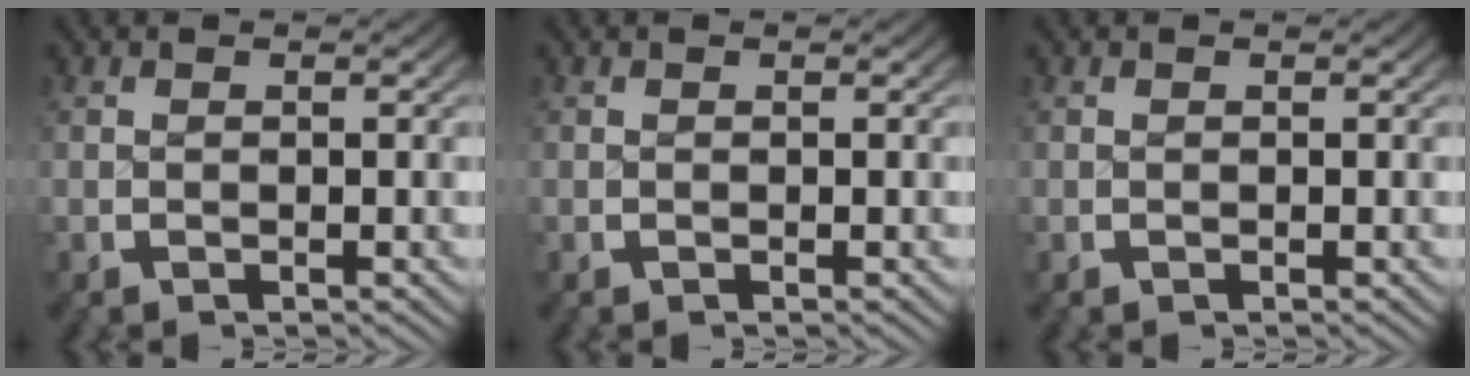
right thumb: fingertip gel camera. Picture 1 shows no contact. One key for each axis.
{"total": 0.0}
{"total": 0.0}